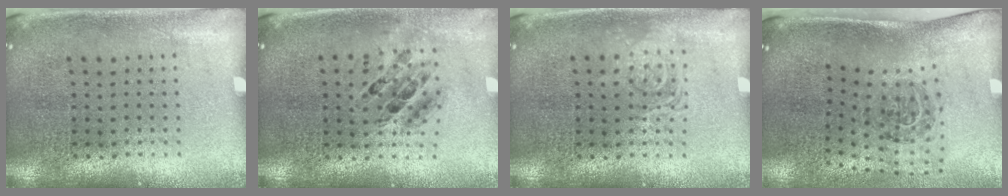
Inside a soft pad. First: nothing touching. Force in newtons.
{"total": 0.7, "press": 0.7, "slide": 0.2}
{"total": 2.0, "press": 2.0, "slide": 0.3}
{"total": 1.7, "press": 1.1, "slide": 1.3}